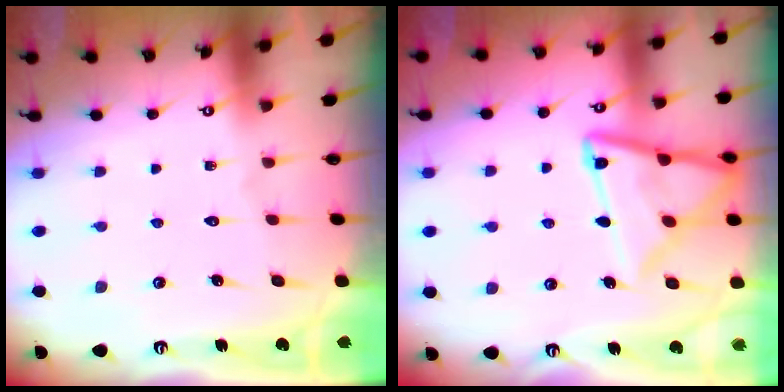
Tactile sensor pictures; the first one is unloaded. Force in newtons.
{"total": 15.3, "press": 15.3, "slide": 1.4}